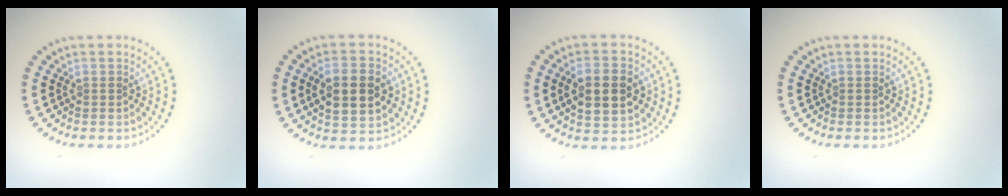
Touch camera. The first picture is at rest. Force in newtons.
{"total": 5.3, "press": 5.2, "slide": 0.4}
{"total": 5.6, "press": 5.6, "slide": 0.5}
{"total": 0.0}